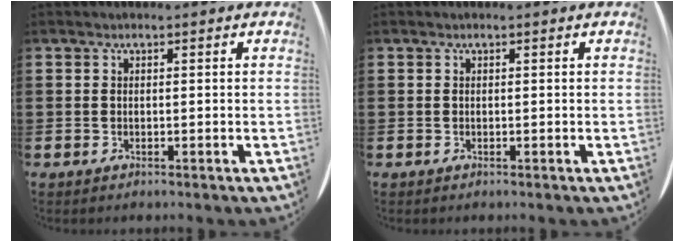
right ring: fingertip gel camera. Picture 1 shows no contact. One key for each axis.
{"total": 0.0}